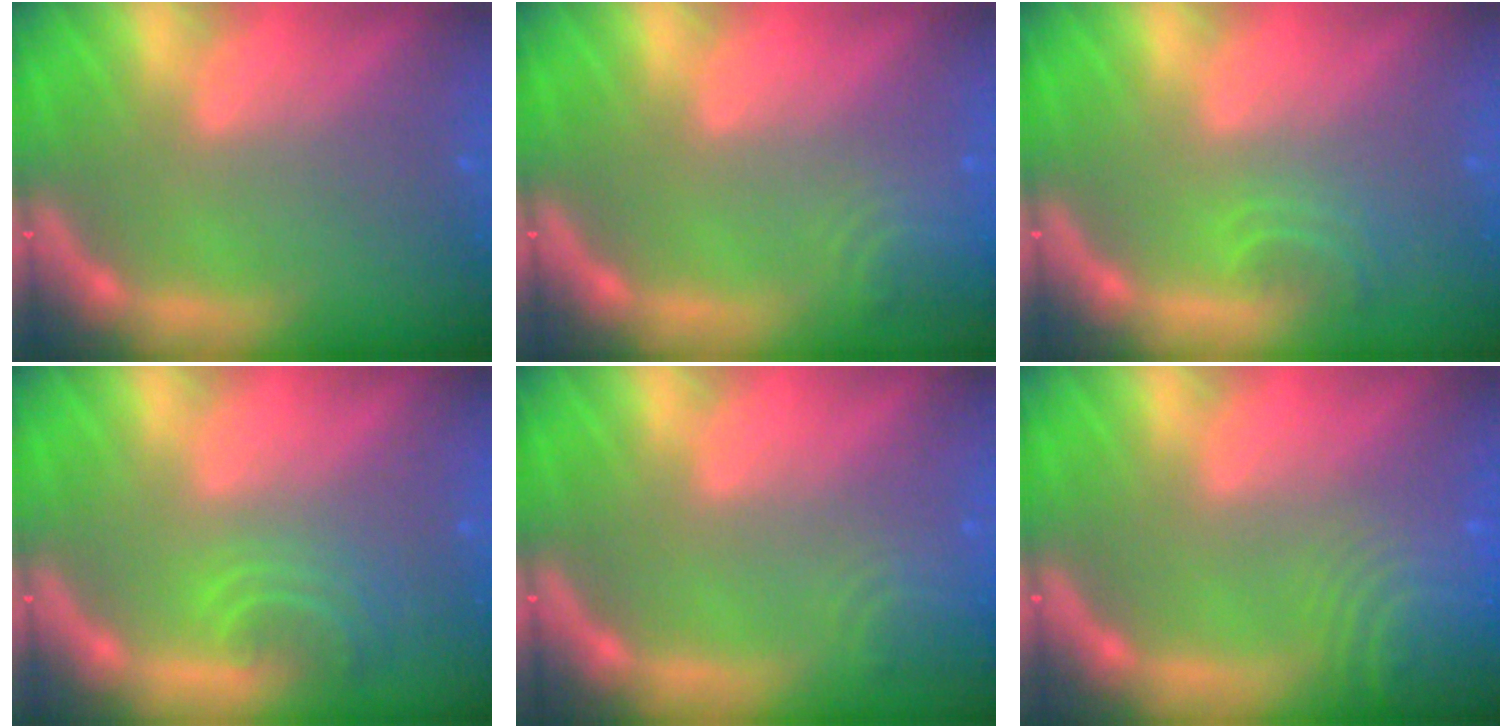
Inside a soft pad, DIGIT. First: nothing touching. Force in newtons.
{"total": 3.5}
{"total": 1.9}
{"total": 2.9}
{"total": 2.9}
{"total": 8.5}